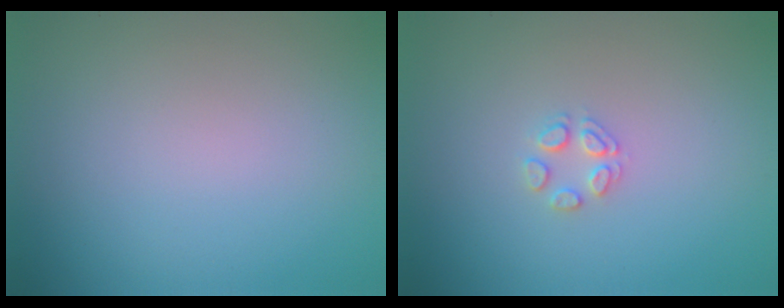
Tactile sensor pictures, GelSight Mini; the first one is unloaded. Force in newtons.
{"total": 1.7, "press": 1.6, "slide": 0.2}